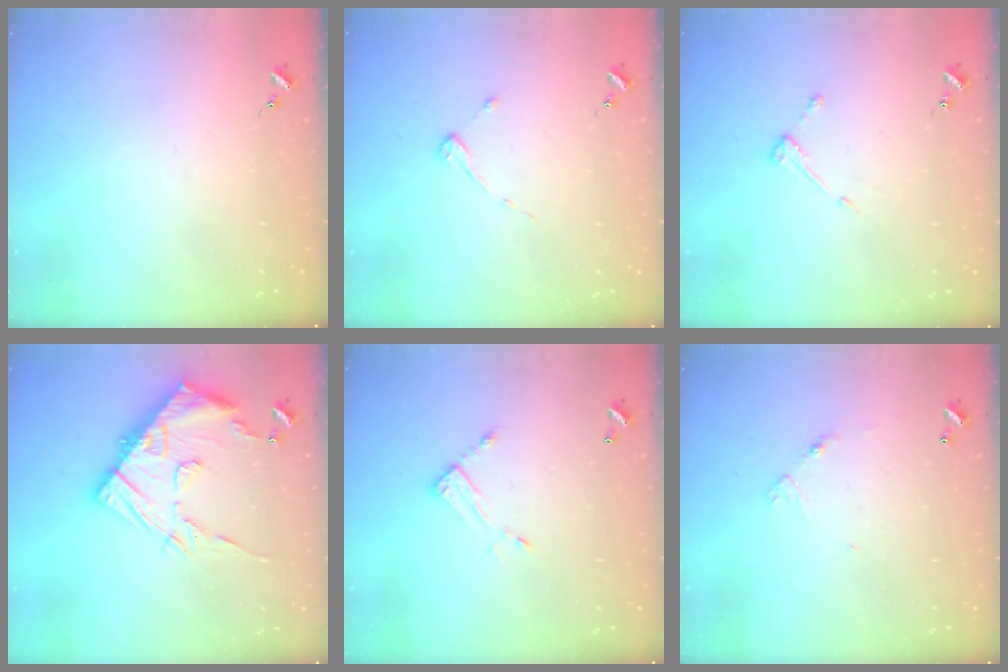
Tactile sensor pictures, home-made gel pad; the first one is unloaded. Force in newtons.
{"total": 2.7, "press": 2.7, "slide": 0.3}
{"total": 4.7, "press": 4.7, "slide": 0.6}
{"total": 17.0, "press": 16.9, "slide": 1.5}
{"total": 7.2, "press": 7.2, "slide": 0.3}
{"total": 4.6, "press": 4.6, "slide": 0.3}